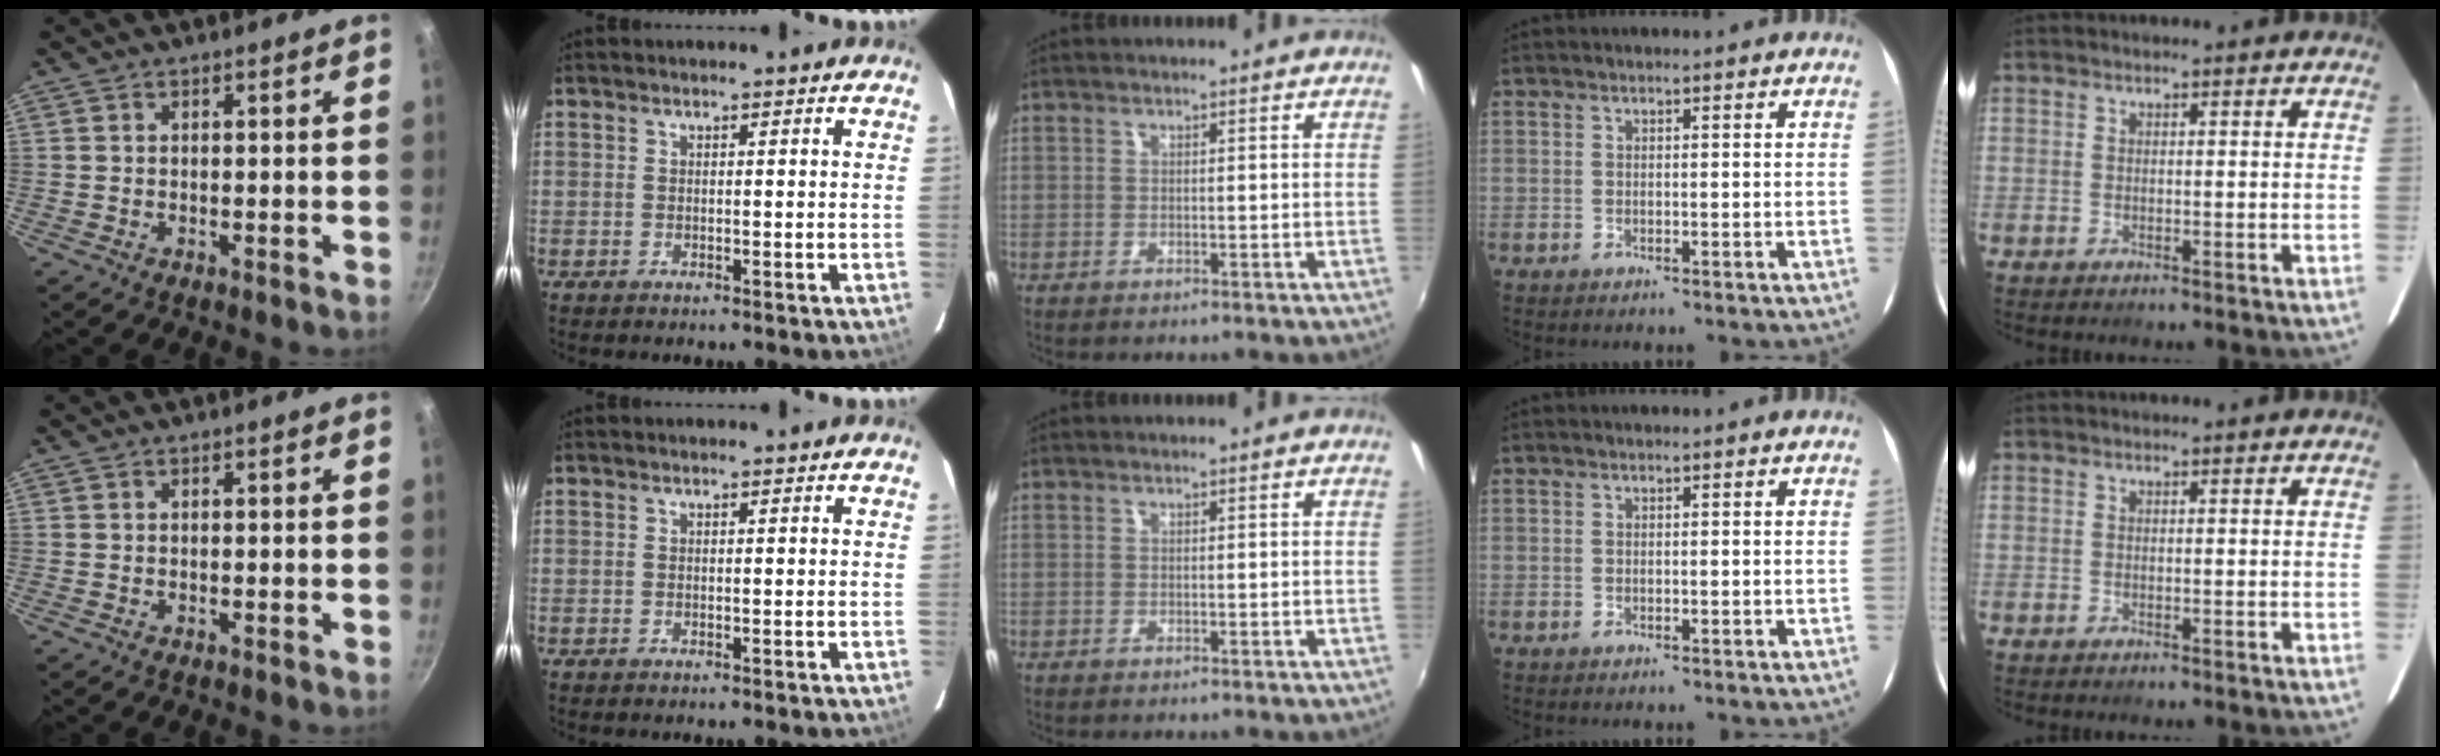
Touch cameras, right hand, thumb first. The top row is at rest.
{}